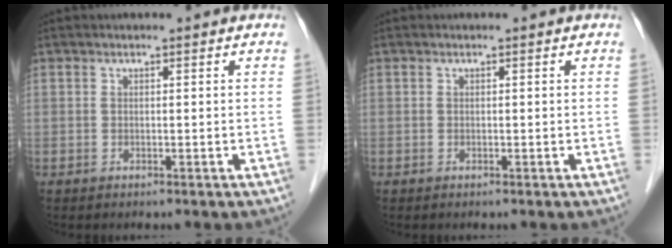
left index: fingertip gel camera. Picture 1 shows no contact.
{"total": 0.0}